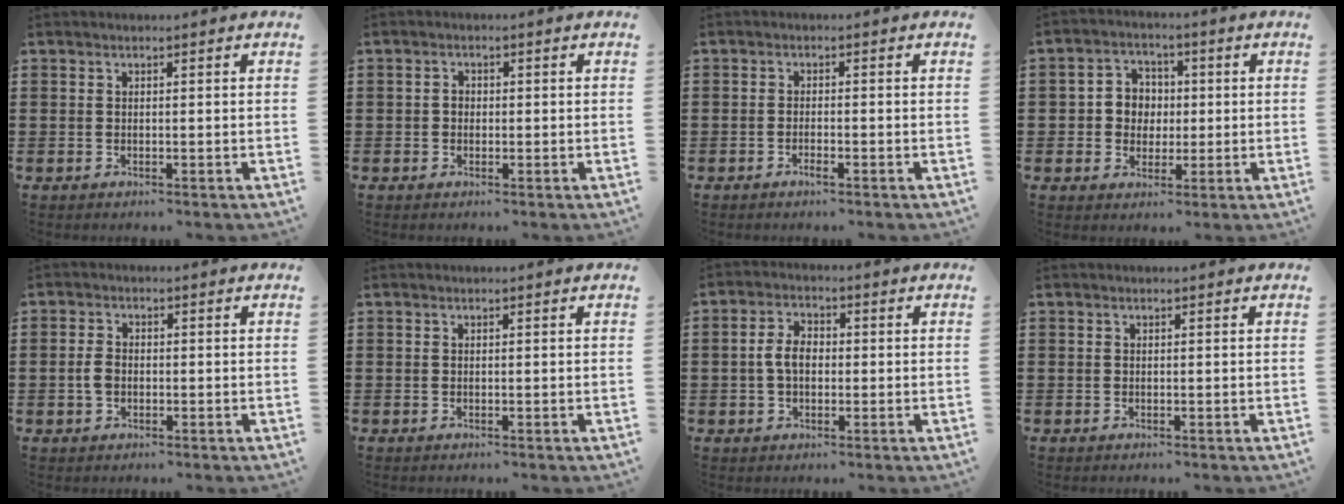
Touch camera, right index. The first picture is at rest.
{"total": 0.6, "force": [0.0, 0.4, 0.5], "torque": [-0.007, 0.004, 0.000]}
{"total": 1.2, "force": [-0.8, -0.5, 0.8], "torque": [-0.008, -0.006, -0.012]}
{"total": 4.3, "force": [0.1, 4.1, 1.0], "torque": [-0.035, 0.015, 0.001]}
{"total": 2.1, "force": [-0.3, 1.1, 1.8], "torque": [-0.045, -0.003, -0.009]}
{"total": 0.0}
{"total": 3.9, "force": [-0.2, 2.1, 3.2], "torque": [-0.073, 0.005, -0.008]}
{"total": 0.0}